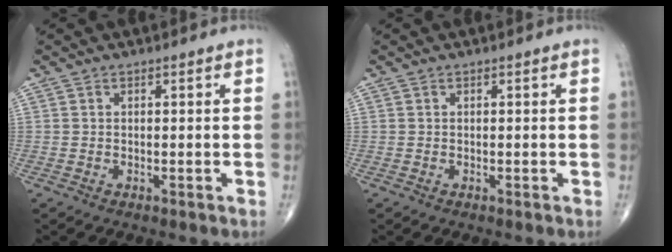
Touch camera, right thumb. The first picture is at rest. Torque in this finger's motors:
{"motor_torque": [0.00, 0.00, 0.00, 0.00, 0.01]}